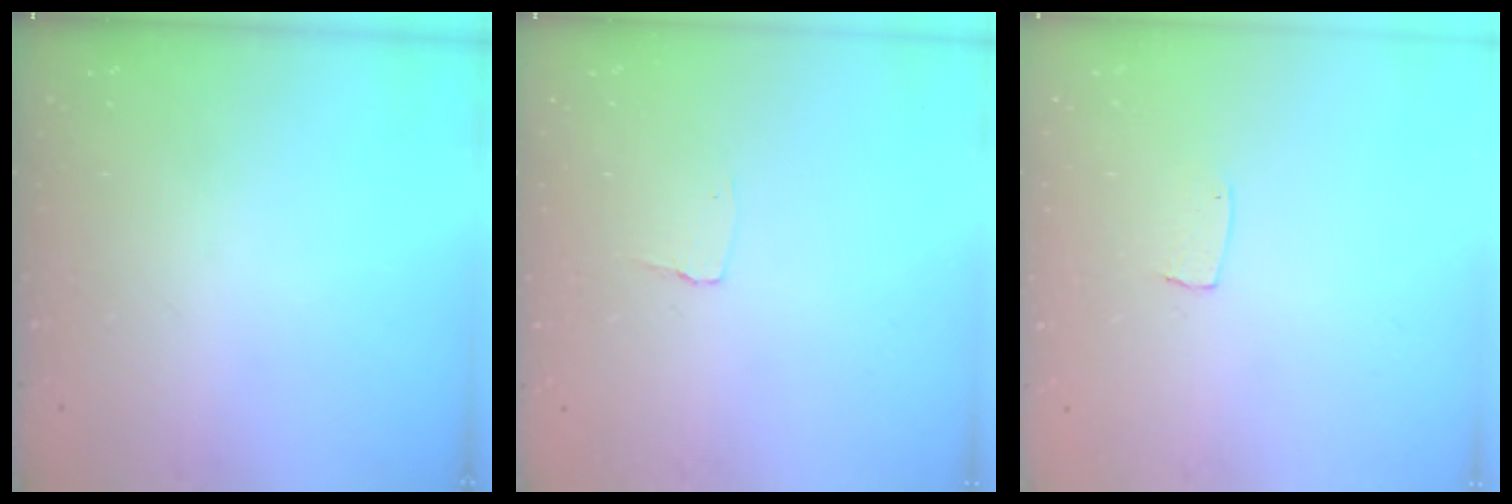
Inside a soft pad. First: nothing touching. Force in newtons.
{"total": 2.9, "press": 2.9, "slide": 0.3}
{"total": 3.7, "press": 3.7, "slide": 0.2}